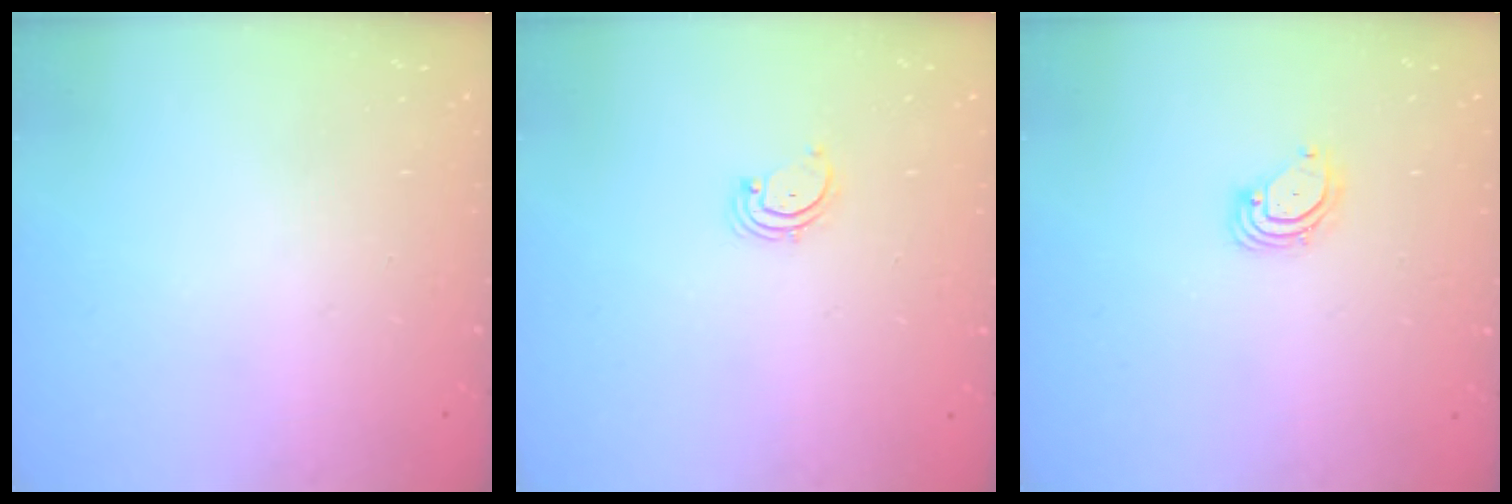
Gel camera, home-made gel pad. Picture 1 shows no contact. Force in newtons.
{"total": 1.7, "press": 1.6, "slide": 0.2}
{"total": 3.4, "press": 3.4, "slide": 0.3}